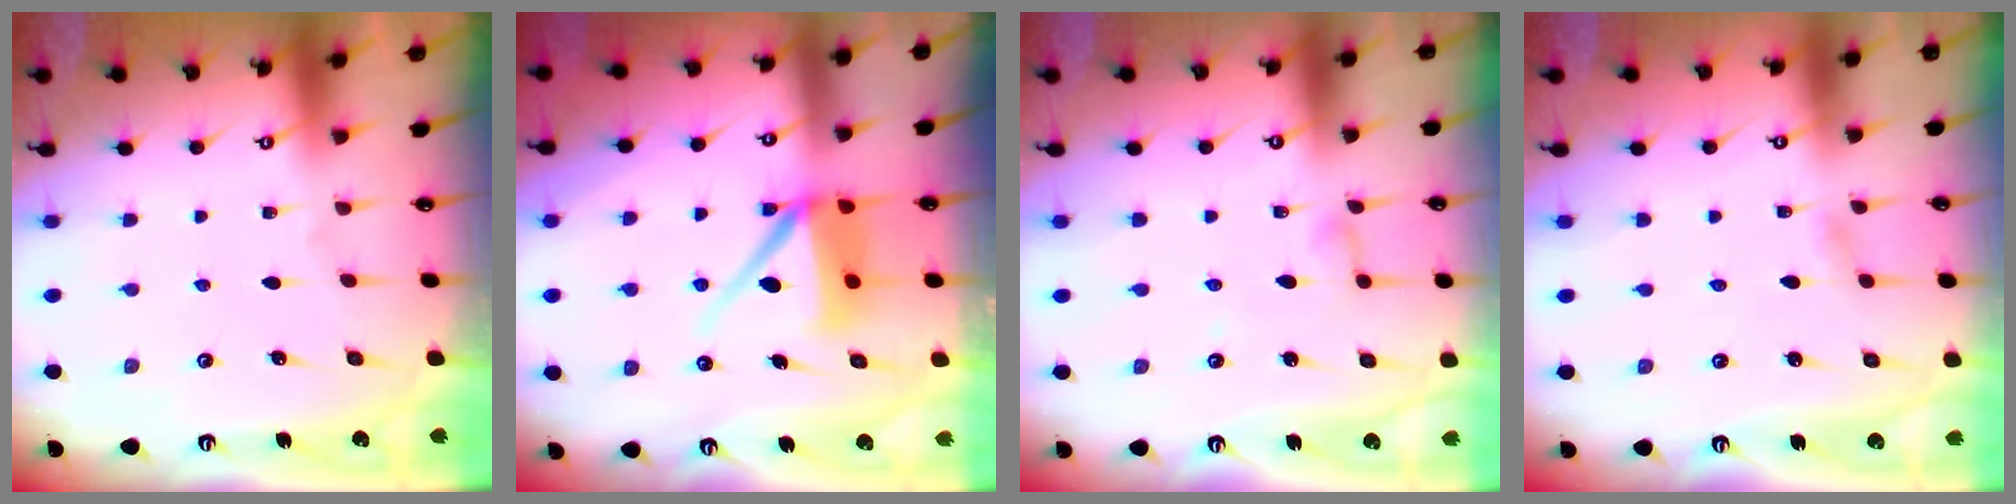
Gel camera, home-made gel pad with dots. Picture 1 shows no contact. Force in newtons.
{"total": 10.6, "press": 10.6, "slide": 1.2}
{"total": 3.4, "press": 3.3, "slide": 0.3}
{"total": 1.9, "press": 1.8, "slide": 0.2}